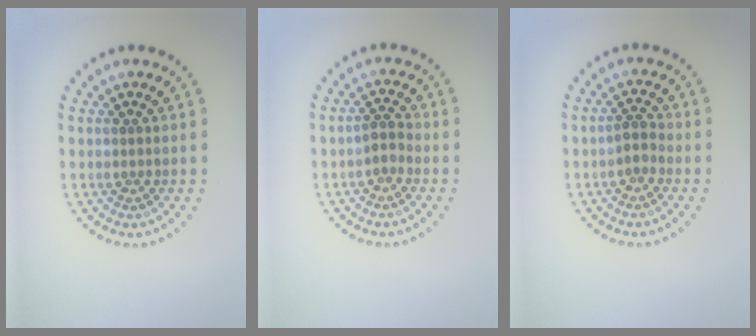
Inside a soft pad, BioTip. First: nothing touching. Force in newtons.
{"total": 1.5, "press": 1.3, "slide": 0.8}
{"total": 1.6, "press": 1.2, "slide": 1.0}